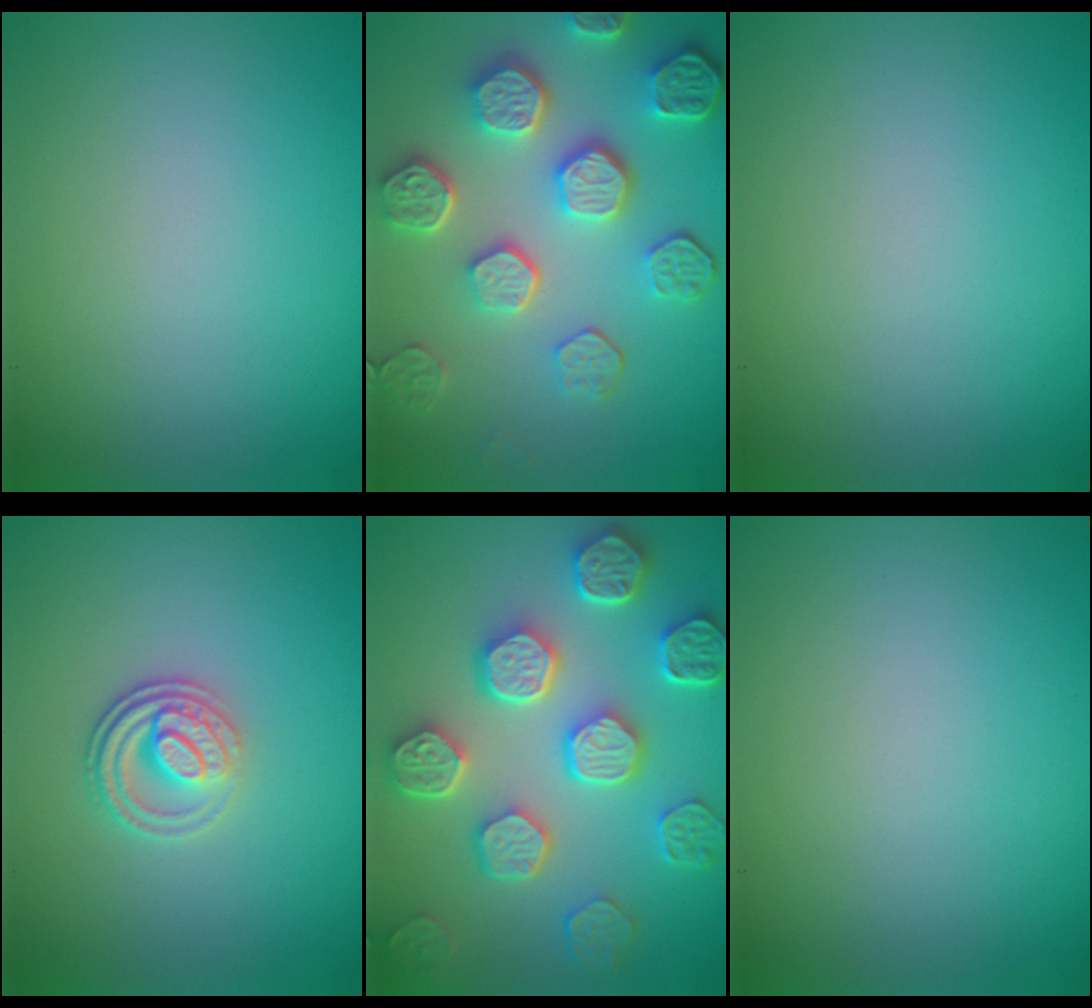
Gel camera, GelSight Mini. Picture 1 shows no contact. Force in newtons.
{"total": 7.7, "press": 6.0, "slide": 4.8}
{"total": 0.0}
{"total": 2.8, "press": 2.5, "slide": 1.3}
{"total": 8.2, "press": 6.4, "slide": 5.1}
{"total": 0.0}